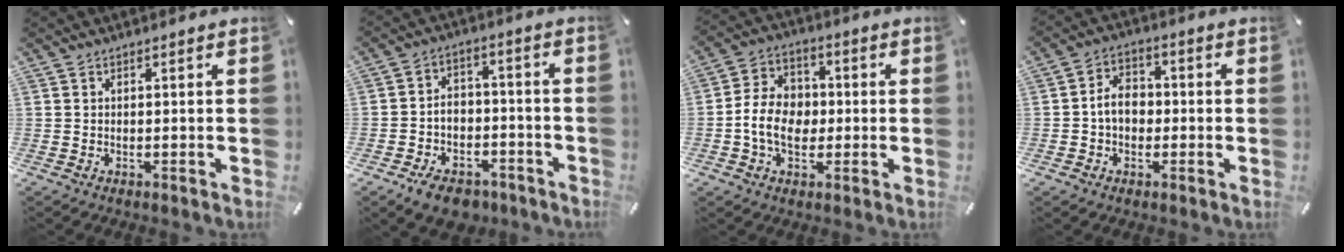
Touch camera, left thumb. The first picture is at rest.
{"total": 8.5, "force": [-5.6, 5.7, 3.0], "torque": [-0.050, 0.050, -0.098]}
{"total": 9.4, "force": [-1.7, 7.4, 5.6], "torque": [-0.114, 0.020, -0.028]}
{"total": 6.5, "force": [-0.9, 5.1, 3.9], "torque": [-0.081, 0.008, -0.019]}